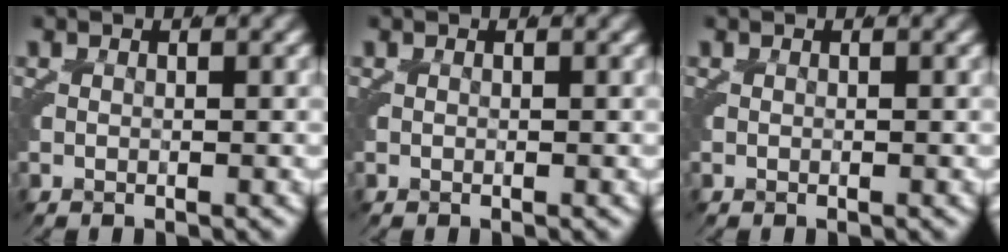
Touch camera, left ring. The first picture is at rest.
{"total": 0.0}
{"total": 0.0}